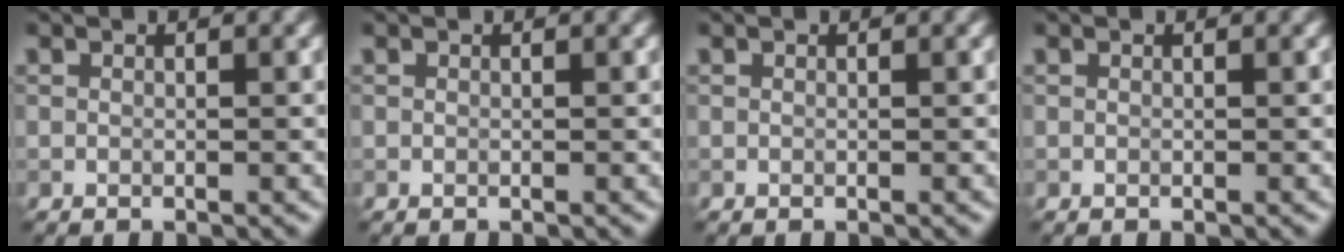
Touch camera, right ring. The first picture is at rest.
{"total": 0.0}
{"total": 0.0}
{"total": 0.0}